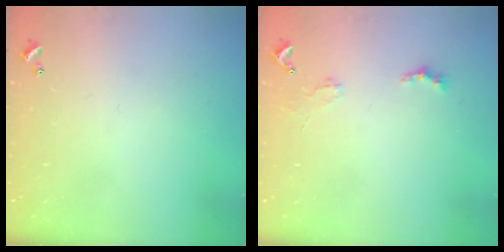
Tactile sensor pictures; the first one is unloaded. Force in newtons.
{"total": 1.9, "press": 1.8, "slide": 0.5}